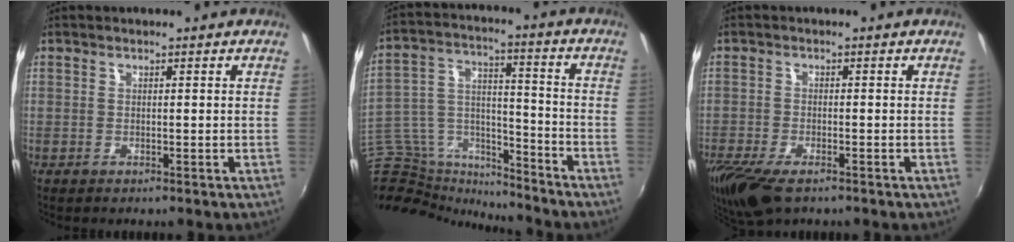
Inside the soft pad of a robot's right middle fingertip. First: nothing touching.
{"total": 23.1, "force": [-18.5, 8.0, 11.2], "torque": [-0.242, -0.011, -0.310]}
{"total": 9.9, "force": [-7.0, 3.4, 6.1], "torque": [-0.147, -0.041, -0.129]}